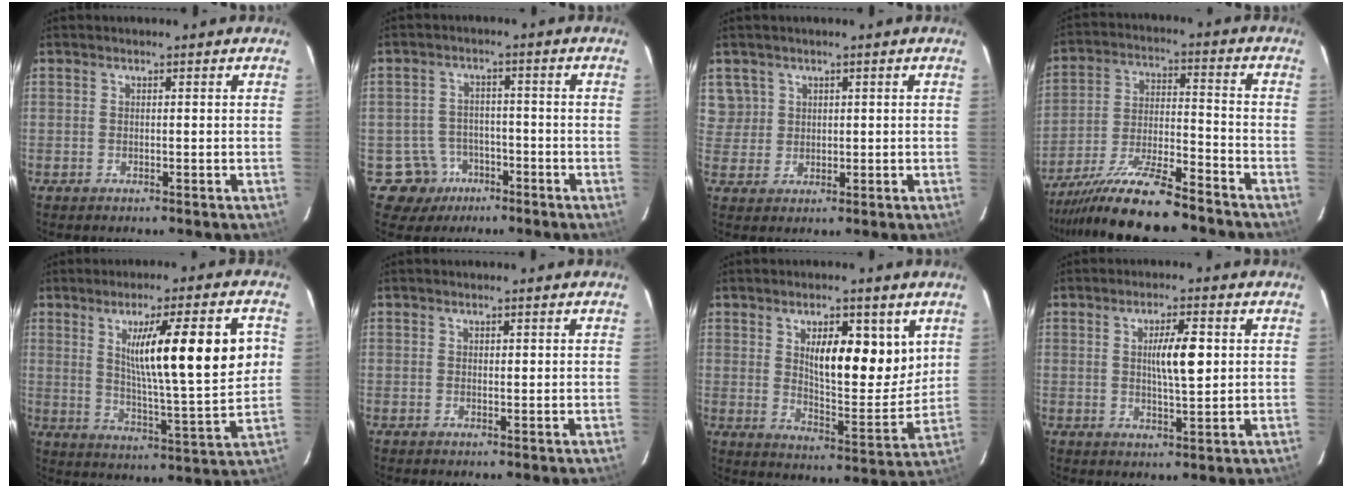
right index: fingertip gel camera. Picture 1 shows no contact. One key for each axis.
{"total": 6.1, "fx": -2.8, "fy": 5.5, "fz": -0.1, "tx": 0.004, "ty": 0.012, "tz": -0.036}
{"total": 4.0, "fx": 1.9, "fy": 3.5, "fz": -0.4, "tx": 0.021, "ty": 0.005, "tz": 0.038}
{"total": 14.7, "fx": -12.5, "fy": 1.3, "fz": 7.7, "tx": -0.146, "ty": -0.013, "tz": -0.221}
{"total": 16.4, "fx": 4.3, "fy": 1.0, "fz": 15.8, "tx": -0.244, "ty": -0.004, "tz": 0.067}
{"total": 0.6, "fx": 0.2, "fy": 0.3, "fz": 0.4, "tx": -0.005, "ty": 0.001, "tz": 0.004}
{"total": 11.2, "fx": 4.6, "fy": 4.4, "fz": 9.2, "tx": -0.132, "ty": -0.011, "tz": 0.082}
{"total": 6.1, "fx": 1.1, "fy": 1.0, "fz": 5.9, "tx": -0.100, "ty": 0.003, "tz": 0.021}